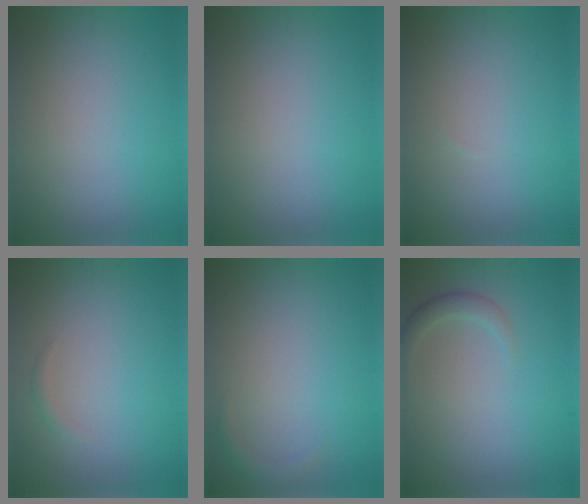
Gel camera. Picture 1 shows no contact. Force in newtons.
{"total": 0.0}
{"total": 0.0}
{"total": 0.7, "press": 0.7, "slide": 0.1}
{"total": 1.1, "press": 1.1, "slide": 0.1}
{"total": 1.7, "press": 1.7, "slide": 0.1}